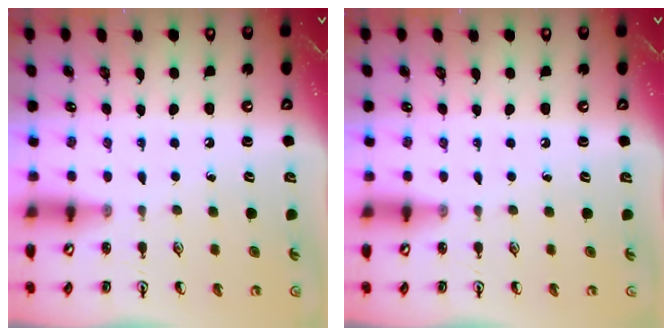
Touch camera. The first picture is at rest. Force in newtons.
{"total": 0.0}